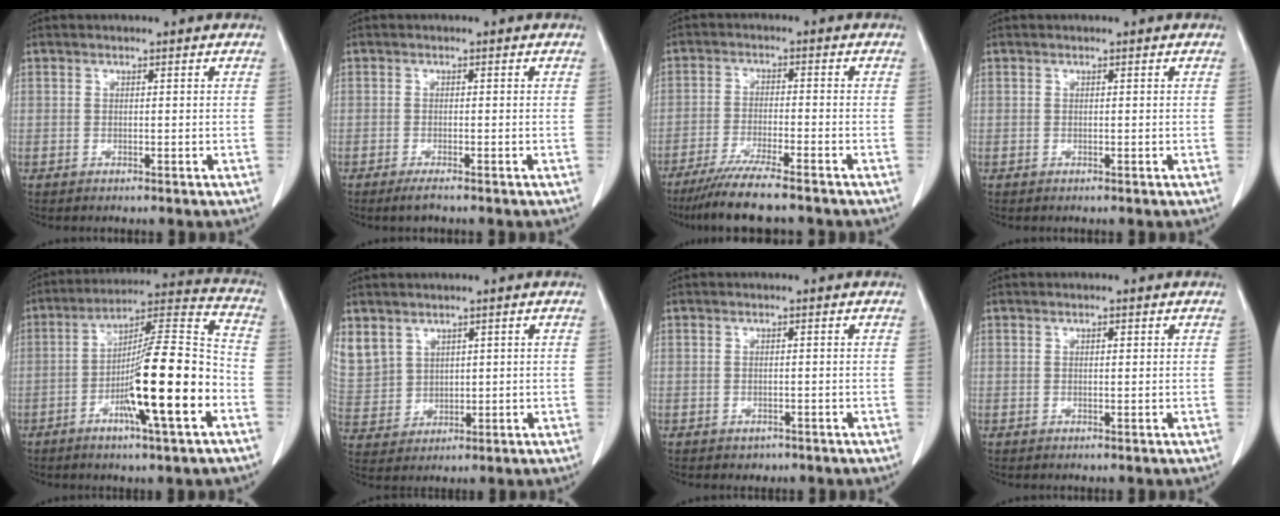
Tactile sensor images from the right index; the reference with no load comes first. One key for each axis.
{"total": 2.0, "fx": -1.5, "fy": 0.0, "fz": 1.3, "tx": -0.027, "ty": -0.005, "tz": -0.027}
{"total": 9.2, "fx": -7.6, "fy": -0.1, "fz": 5.2, "tx": -0.082, "ty": -0.026, "tz": -0.125}
{"total": 0.0}
{"total": 17.6, "fx": -6.0, "fy": 1.1, "fz": 16.5, "tx": -0.268, "ty": 0.001, "tz": -0.100}
{"total": 13.3, "fx": 5.7, "fy": 11.1, "fz": 4.4, "tx": -0.159, "ty": 0.033, "tz": 0.144}
{"total": 1.3, "fx": -0.9, "fy": 0.9, "fz": 0.4, "tx": -0.007, "ty": 0.001, "tz": -0.008}
{"total": 0.6, "fx": 0.2, "fy": 0.2, "fz": 0.5, "tx": -0.011, "ty": 0.000, "tz": 0.005}